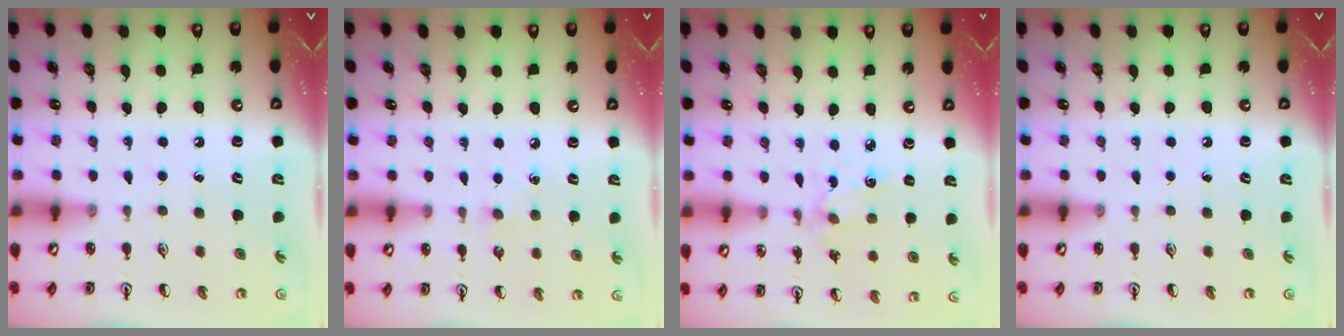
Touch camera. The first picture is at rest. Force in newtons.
{"total": 4.5, "press": 4.4, "slide": 0.7}
{"total": 2.1, "press": 2.0, "slide": 0.7}
{"total": 0.0}